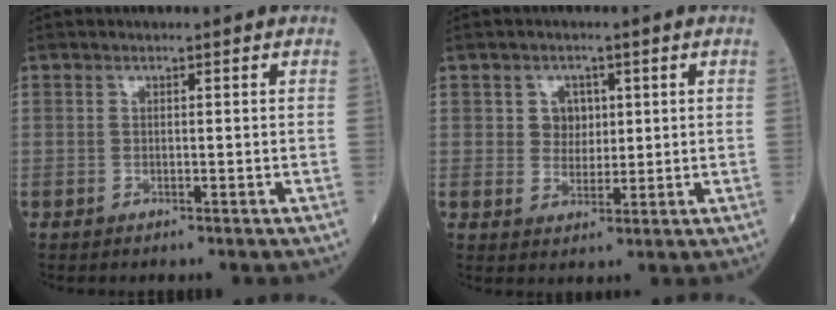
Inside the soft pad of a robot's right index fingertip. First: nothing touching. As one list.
[{"total": 3.5, "force": [1.1, 3.0, 1.4], "torque": [-0.016, 0.005, 0.017]}]